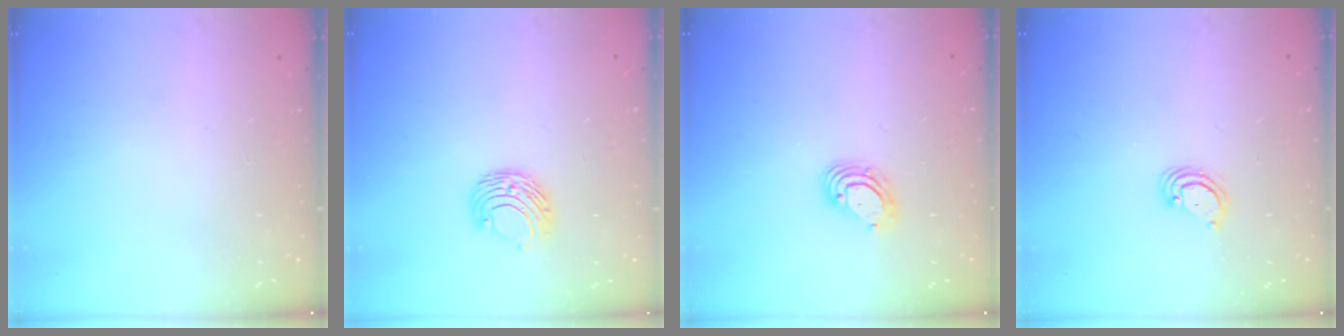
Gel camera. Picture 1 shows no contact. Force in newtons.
{"total": 7.2, "press": 7.2, "slide": 0.8}
{"total": 5.6, "press": 5.6, "slide": 0.7}
{"total": 2.8, "press": 2.8, "slide": 0.3}